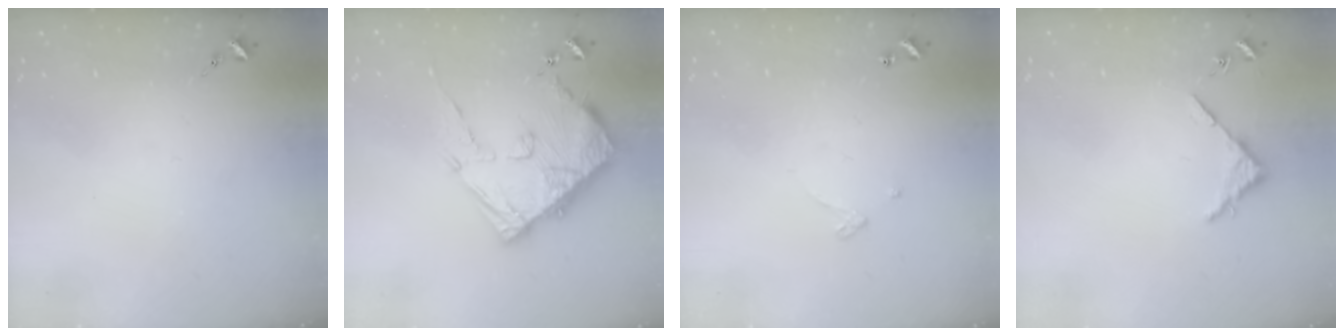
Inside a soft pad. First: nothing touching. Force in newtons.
{"total": 14.4, "press": 14.3, "slide": 1.4}
{"total": 2.6, "press": 2.6, "slide": 0.2}
{"total": 3.4, "press": 3.4, "slide": 0.4}